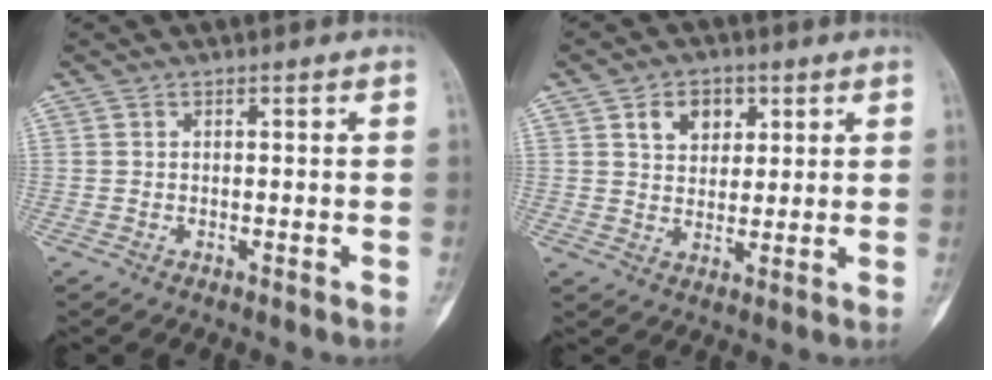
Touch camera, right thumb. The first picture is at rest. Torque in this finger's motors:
{"motor_torque": [-0.07, 0.09, 0.06, 0.01, 0.03]}